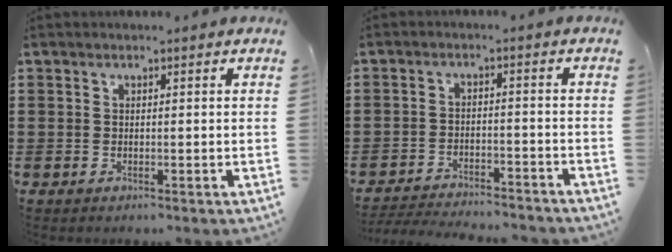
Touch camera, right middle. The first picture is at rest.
{"total": 3.9, "force": [-3.9, 0.0, 0.5], "torque": [-0.020, -0.003, -0.082]}